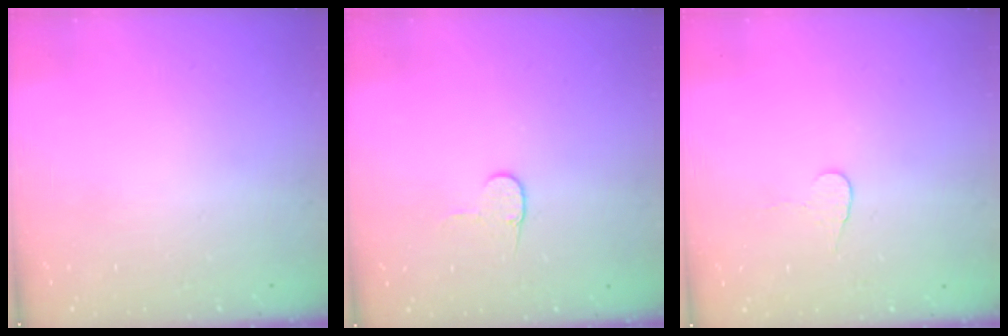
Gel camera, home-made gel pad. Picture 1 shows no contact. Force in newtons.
{"total": 4.3, "press": 4.3, "slide": 0.4}
{"total": 3.8, "press": 3.8, "slide": 0.4}